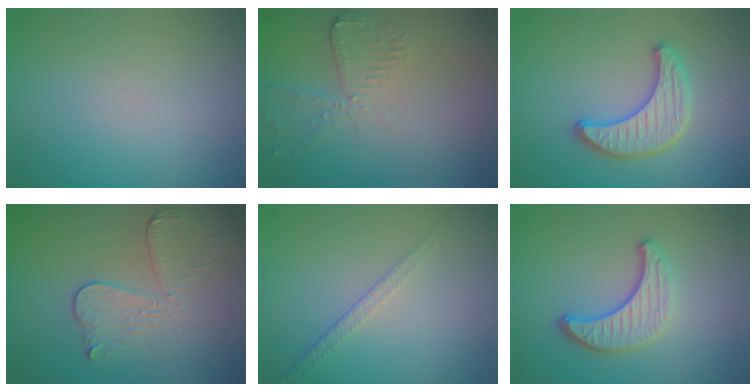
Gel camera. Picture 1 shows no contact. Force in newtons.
{"total": 2.5, "press": 2.3, "slide": 1.2}
{"total": 3.4, "press": 3.4, "slide": 0.1}
{"total": 3.3, "press": 3.0, "slide": 1.5}
{"total": 1.4, "press": 0.8, "slide": 1.1}
{"total": 3.8, "press": 2.9, "slide": 2.5}